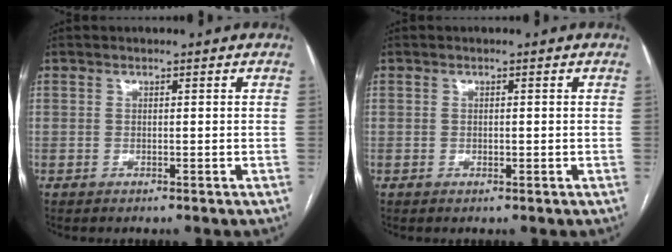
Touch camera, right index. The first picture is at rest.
{"total": 0.6, "force": [-0.1, 0.3, 0.5], "torque": [-0.010, -0.001, -0.001]}